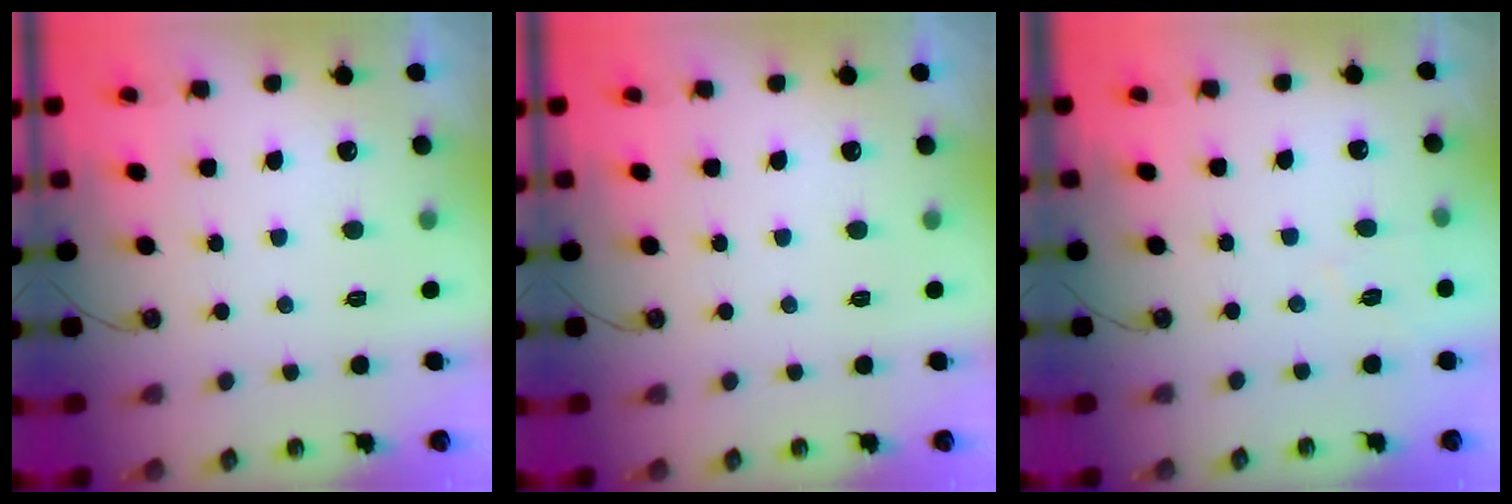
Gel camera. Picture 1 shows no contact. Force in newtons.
{"total": 0.0}
{"total": 5.3, "press": 5.3, "slide": 0.6}